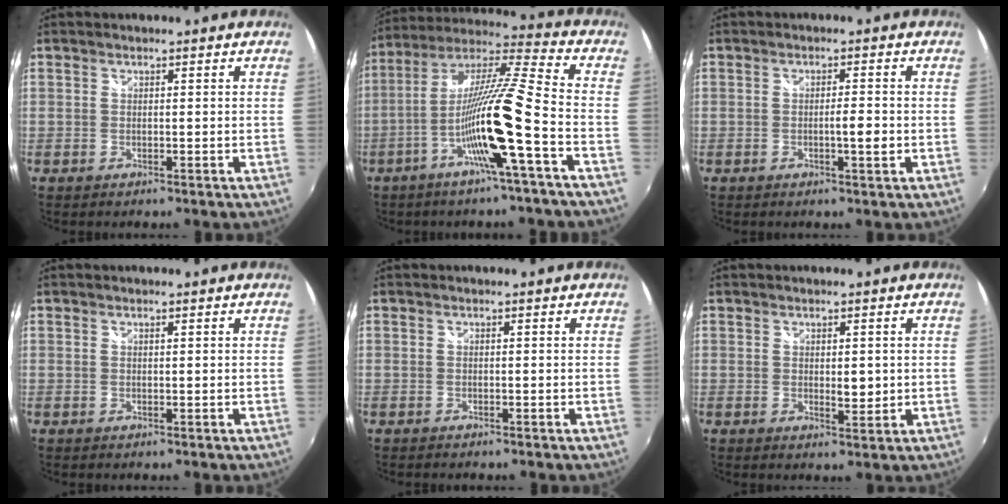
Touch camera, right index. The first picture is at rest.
{"total": 16.9, "force": [-6.7, -0.4, 15.5], "torque": [-0.275, -0.016, -0.128]}
{"total": 2.7, "force": [-0.7, 0.2, 2.6], "torque": [-0.042, -0.002, -0.012]}
{"total": 0.0}
{"total": 0.0}
{"total": 2.7, "force": [0.2, 1.3, 2.3], "torque": [-0.032, -0.004, 0.005]}